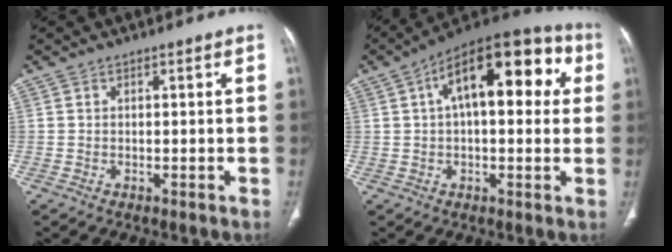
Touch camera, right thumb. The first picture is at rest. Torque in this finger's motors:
{"motor_torque": [0.92, 3.97, 1.54, -0.50, 0.48]}